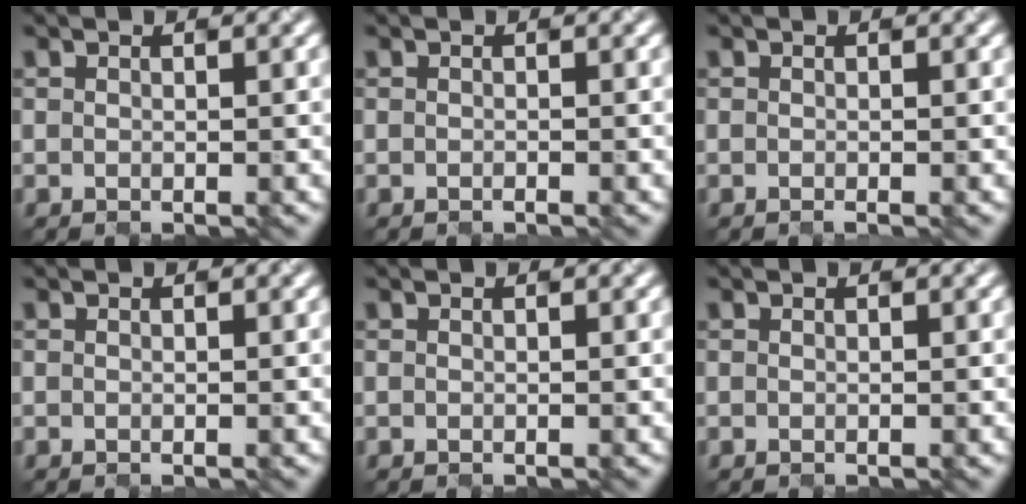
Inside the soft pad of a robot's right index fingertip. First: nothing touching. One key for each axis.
{"total": 0.5, "fx": -0.1, "fy": 0.3, "fz": 0.4, "tx": -0.004, "ty": 0.008, "tz": 0.000}
{"total": 0.0}
{"total": 0.0}
{"total": 0.0}
{"total": 0.0}